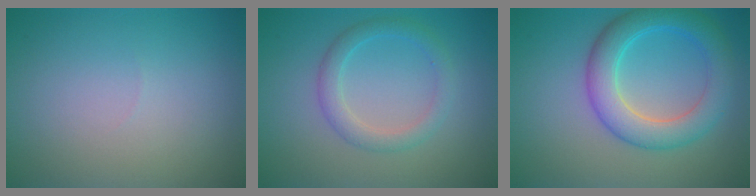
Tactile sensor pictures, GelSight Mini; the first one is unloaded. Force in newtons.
{"total": 2.4, "press": 2.4, "slide": 0.2}
{"total": 5.6, "press": 5.6, "slide": 0.1}